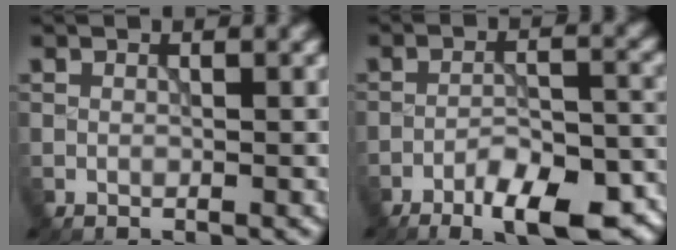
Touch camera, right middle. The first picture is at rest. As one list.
[{"total": 9.2, "force": [-6.0, 2.9, 6.3], "torque": [-0.092, 0.001, -0.092]}]